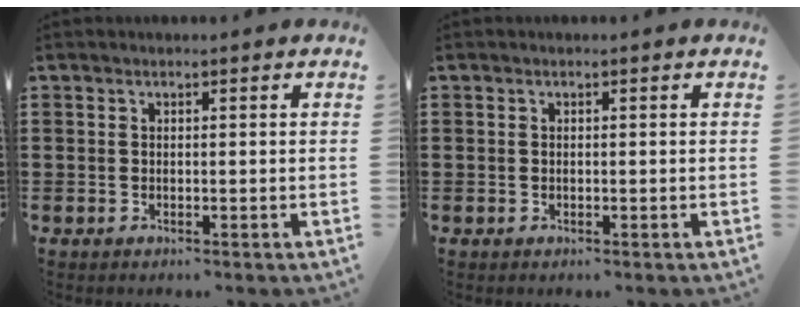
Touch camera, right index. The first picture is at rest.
{"total": 0.0}